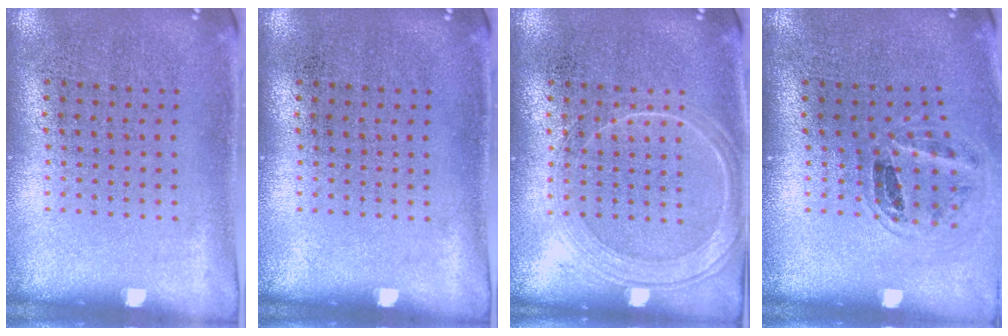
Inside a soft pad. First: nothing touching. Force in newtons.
{"total": 0.0}
{"total": 2.2, "press": 2.1, "slide": 0.4}
{"total": 1.1, "press": 1.0, "slide": 0.3}